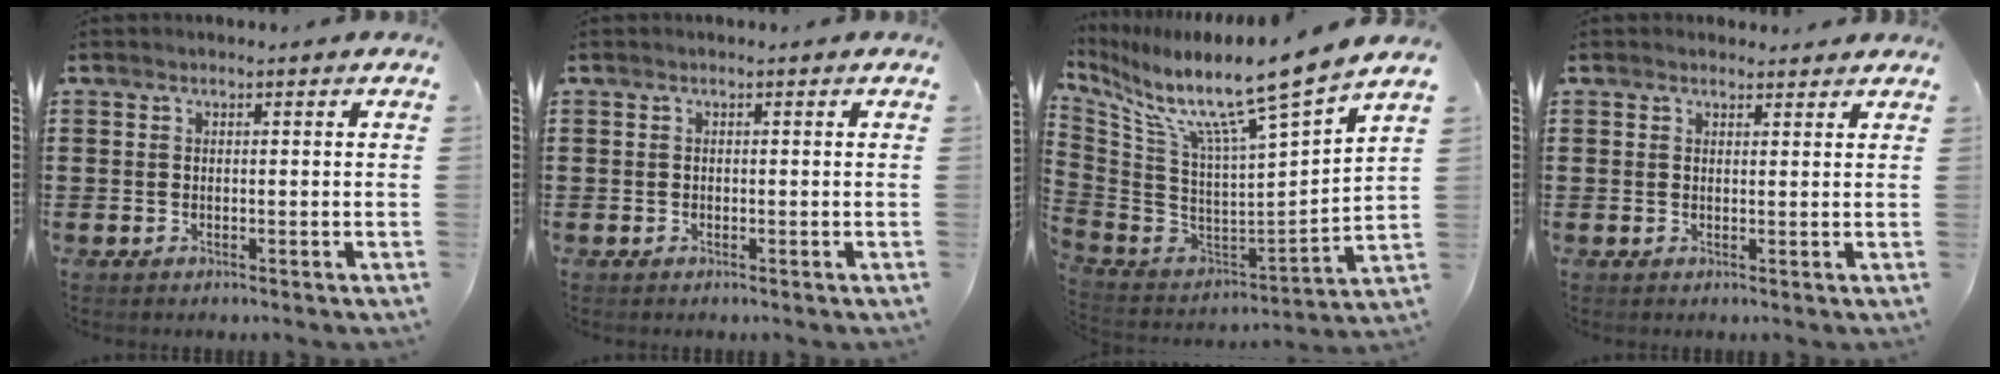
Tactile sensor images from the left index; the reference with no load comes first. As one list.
[{"total": 0.0}, {"total": 10.6, "force": [8.4, -0.8, 6.3], "torque": [-0.142, -0.082, 0.128]}, {"total": 1.3, "force": [1.2, 0.5, 0.0], "torque": [-0.003, 0.004, 0.024]}]